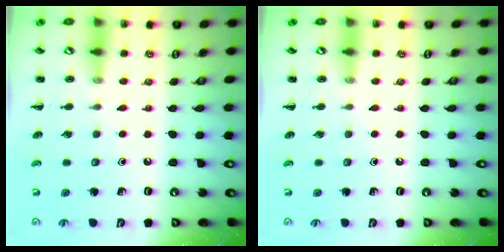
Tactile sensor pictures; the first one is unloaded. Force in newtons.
{"total": 0.0}